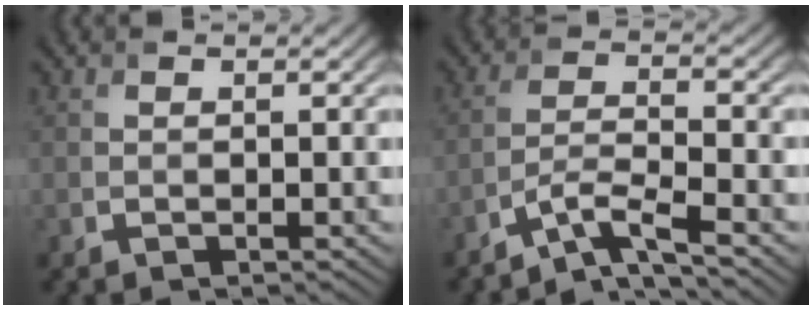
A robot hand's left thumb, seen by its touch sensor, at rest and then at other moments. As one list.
[{"total": 5.3, "force": [-4.1, 0.7, 3.3], "torque": [-0.059, 0.003, -0.084]}]